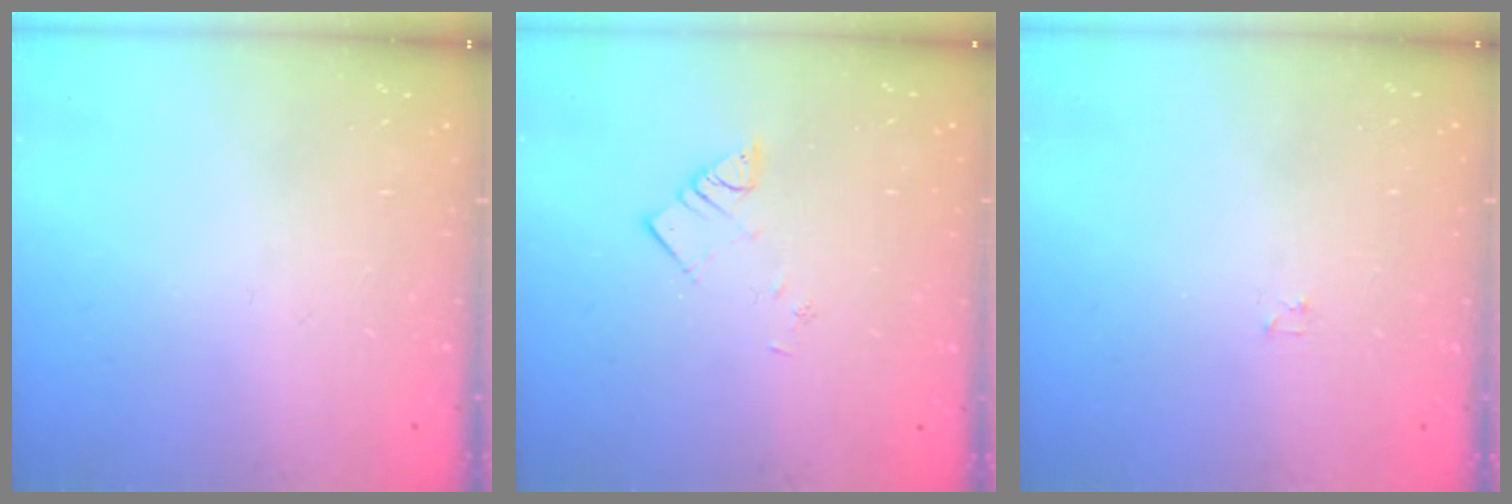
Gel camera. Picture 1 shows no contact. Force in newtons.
{"total": 3.7, "press": 3.7, "slide": 0.1}
{"total": 1.2, "press": 1.2, "slide": 0.2}